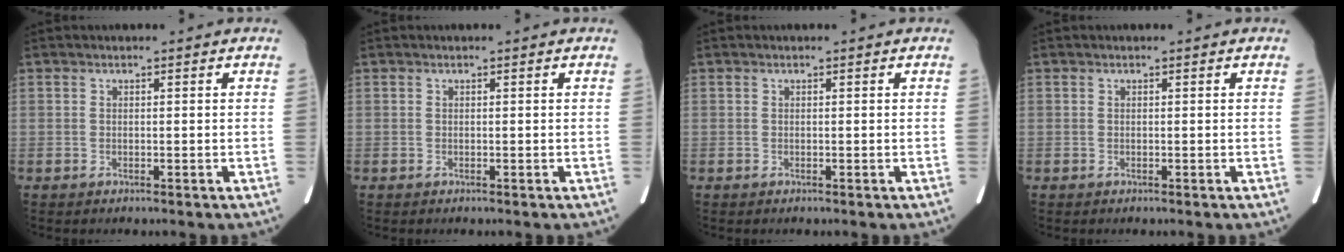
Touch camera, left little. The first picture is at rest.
{"total": 0.0}
{"total": 0.0}
{"total": 0.0}